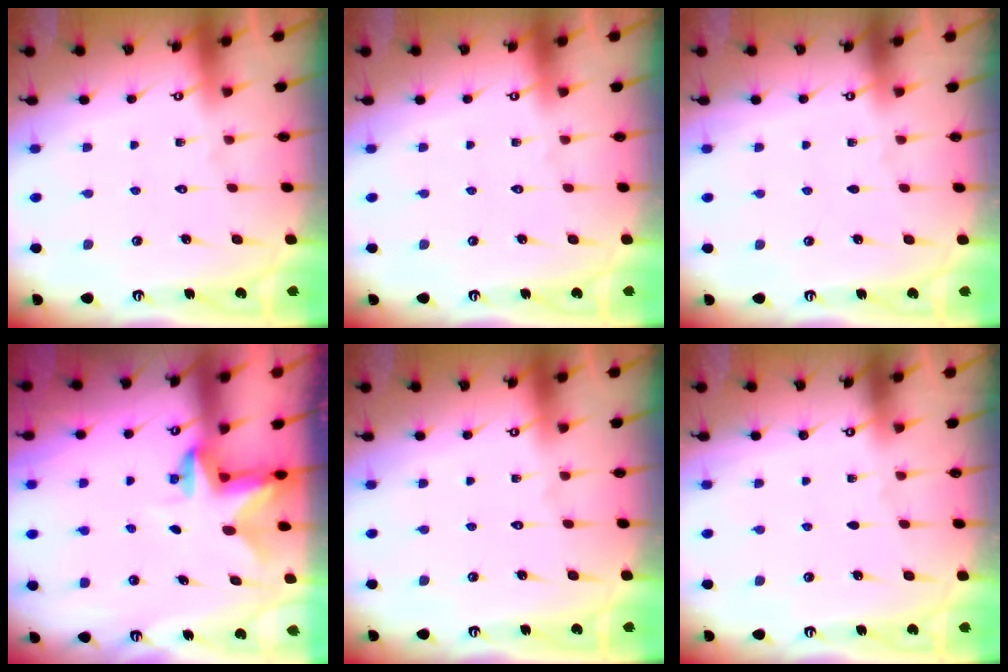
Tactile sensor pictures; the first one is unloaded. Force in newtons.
{"total": 0.0}
{"total": 0.0}
{"total": 2.6, "press": 2.6, "slide": 0.5}
{"total": 0.0}
{"total": 0.0}